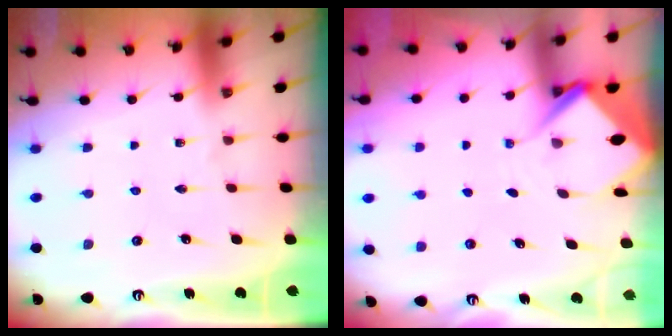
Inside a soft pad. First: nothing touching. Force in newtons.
{"total": 5.0, "press": 5.0, "slide": 0.5}